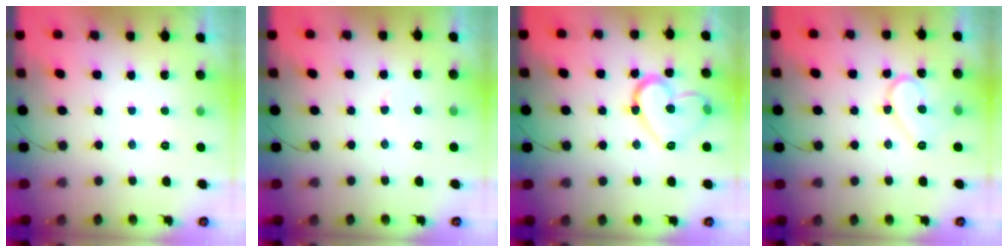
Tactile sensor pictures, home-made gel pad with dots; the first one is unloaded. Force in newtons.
{"total": 2.4, "press": 2.4, "slide": 0.2}
{"total": 14.6, "press": 14.6, "slide": 0.6}
{"total": 11.4, "press": 11.4, "slide": 0.6}